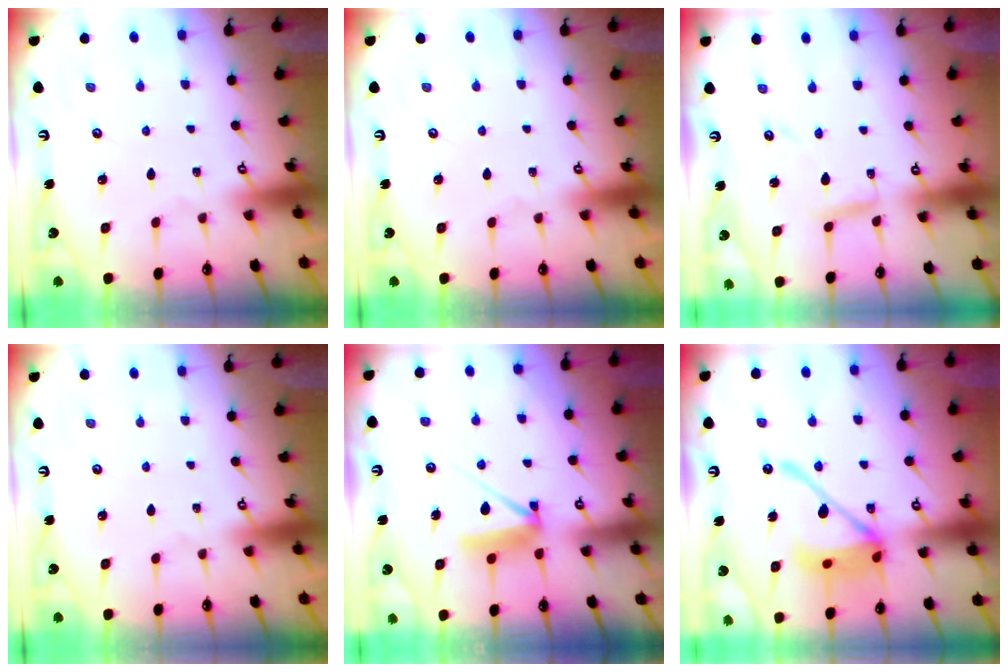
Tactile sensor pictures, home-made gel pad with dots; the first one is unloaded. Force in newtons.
{"total": 0.0}
{"total": 5.6, "press": 5.6, "slide": 0.3}
{"total": 0.0}
{"total": 7.7, "press": 7.6, "slide": 0.4}
{"total": 15.9, "press": 15.7, "slide": 2.3}